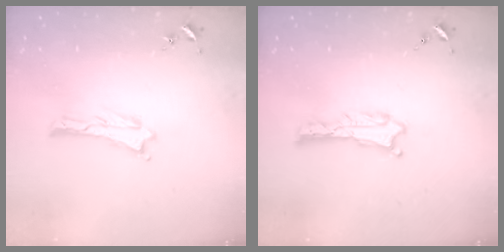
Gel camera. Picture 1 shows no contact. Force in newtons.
{"total": 0.6, "press": 0.6, "slide": 0.1}